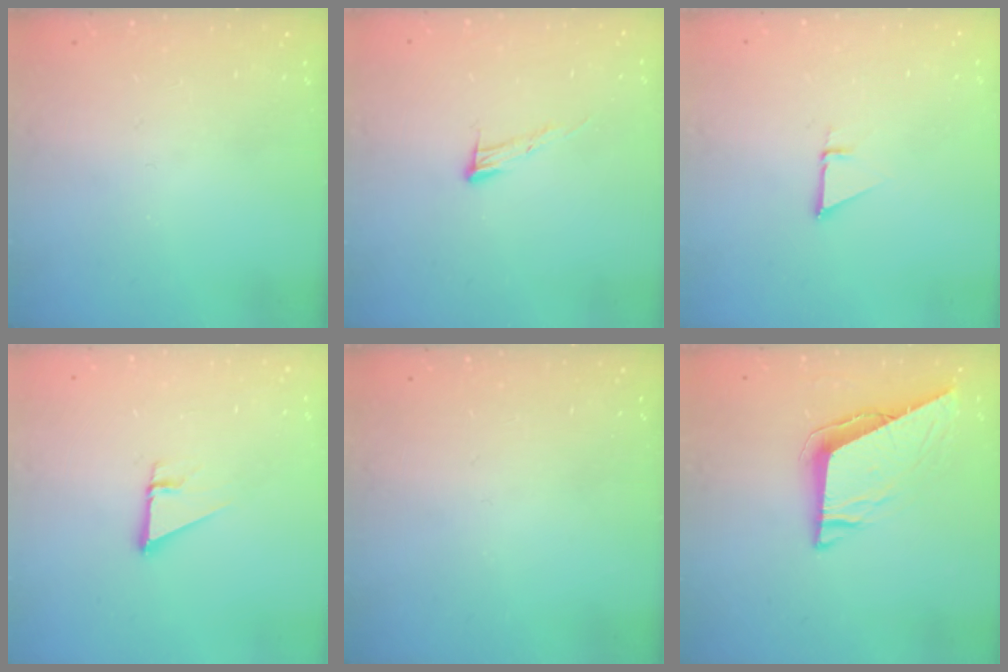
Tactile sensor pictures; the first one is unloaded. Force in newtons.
{"total": 6.4, "press": 6.4, "slide": 0.4}
{"total": 1.4, "press": 1.4, "slide": 0.0}
{"total": 2.7, "press": 2.7, "slide": 0.1}
{"total": 0.0}
{"total": 7.6, "press": 7.6, "slide": 0.3}